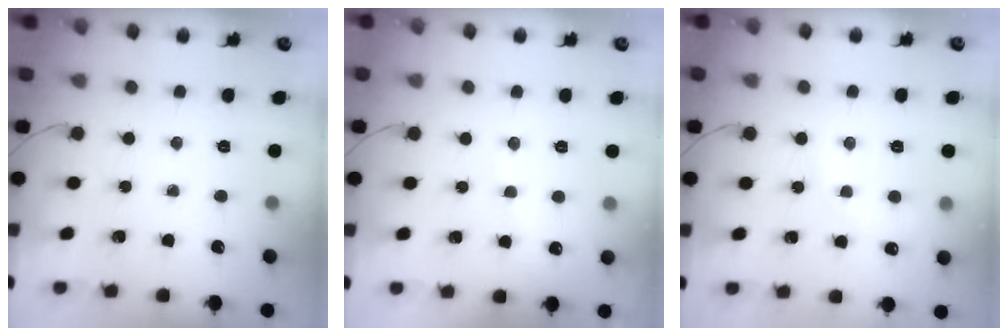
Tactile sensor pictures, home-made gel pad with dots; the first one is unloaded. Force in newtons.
{"total": 5.7, "press": 5.7, "slide": 0.9}
{"total": 4.2, "press": 3.9, "slide": 1.3}